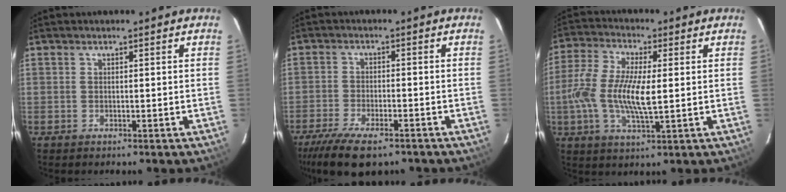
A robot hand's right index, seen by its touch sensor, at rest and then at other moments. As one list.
[{"total": 12.0, "force": [-9.0, 4.0, 6.9], "torque": [-0.161, -0.034, -0.156]}, {"total": 11.6, "force": [-0.5, 3.6, 11.1], "torque": [-0.232, 0.002, -0.017]}]